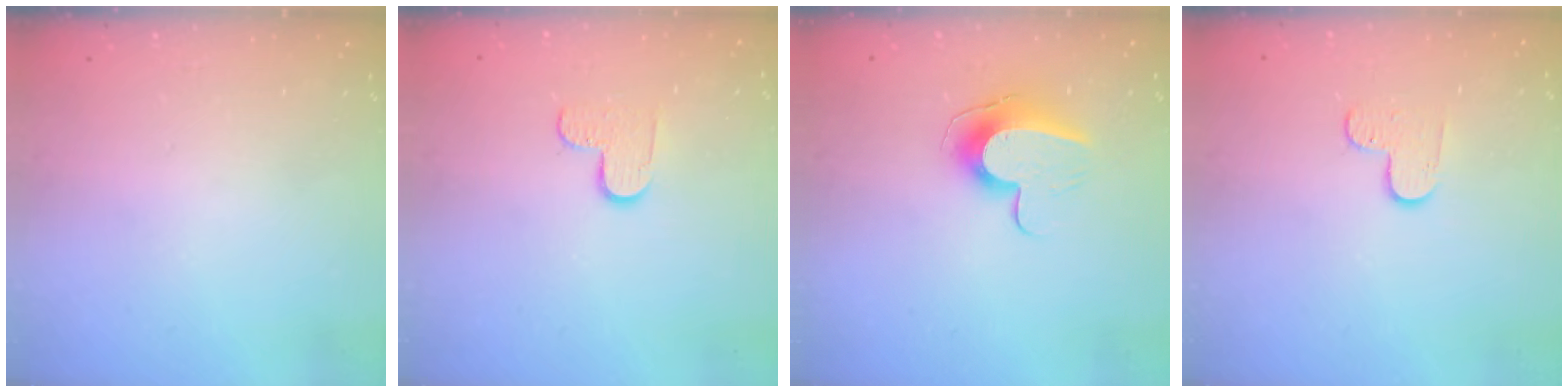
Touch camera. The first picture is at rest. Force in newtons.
{"total": 5.5, "press": 5.5, "slide": 0.5}
{"total": 9.6, "press": 9.6, "slide": 0.1}
{"total": 5.8, "press": 5.8, "slide": 0.6}